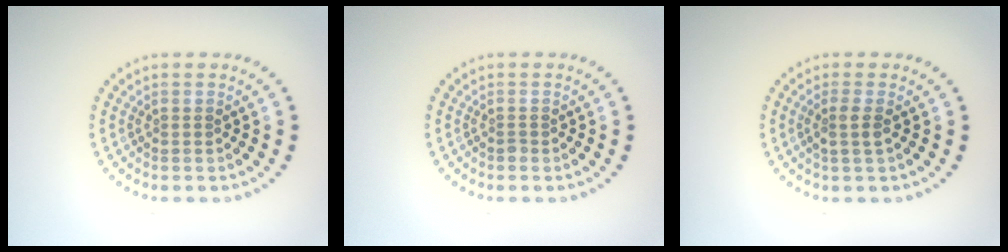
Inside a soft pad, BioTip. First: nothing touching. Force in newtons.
{"total": 0.5, "press": 0.4, "slide": 0.4}
{"total": 1.6, "press": 1.3, "slide": 0.9}